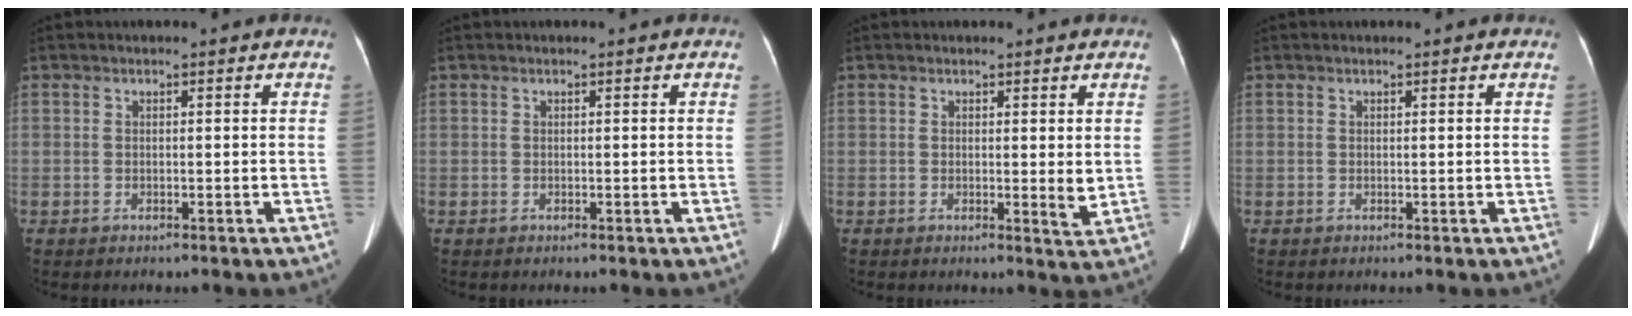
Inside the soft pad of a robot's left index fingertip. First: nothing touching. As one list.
[{"total": 0.0}, {"total": 2.0, "force": [0.5, 0.4, 1.9], "torque": [-0.024, -0.007, 0.006]}, {"total": 0.0}]